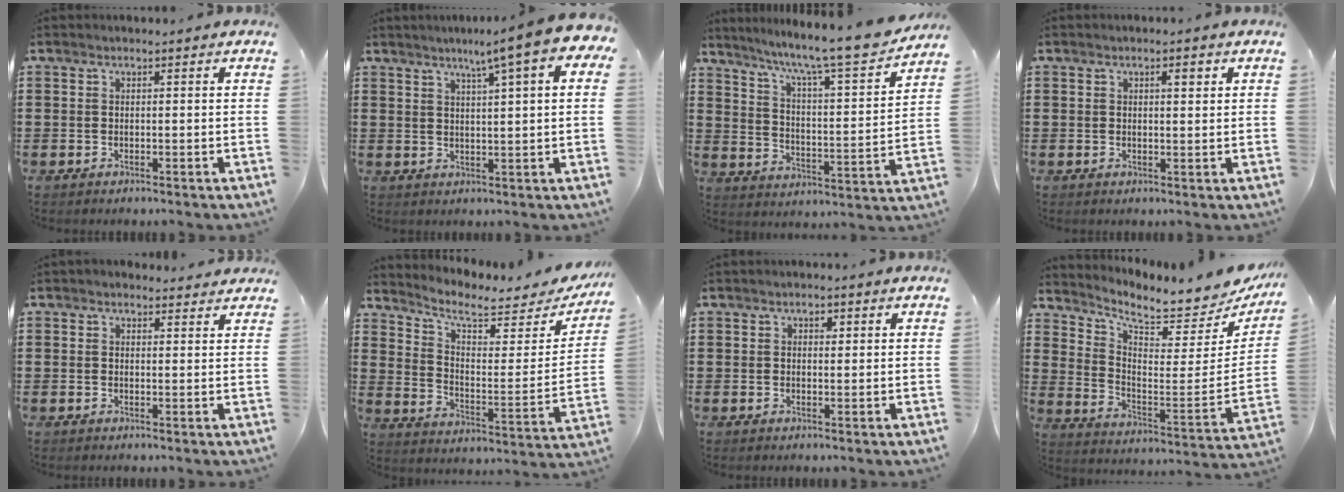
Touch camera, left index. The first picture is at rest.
{"total": 6.8, "force": [4.1, -0.1, 5.4], "torque": [-0.098, -0.020, 0.060]}
{"total": 8.5, "force": [7.5, -0.4, 4.1], "torque": [-0.103, -0.061, 0.117]}
{"total": 2.1, "force": [0.8, 0.6, 1.9], "torque": [-0.029, 0.001, 0.011]}
{"total": 1.7, "force": [1.6, 0.8, 0.2], "torque": [0.001, 0.002, 0.029]}
{"total": 6.3, "force": [5.0, 2.0, 3.2], "torque": [-0.074, -0.038, 0.079]}
{"total": 1.3, "force": [0.6, 0.8, 0.9], "torque": [-0.011, 0.003, 0.009]}
{"total": 6.1, "force": [5.4, 0.8, 2.6], "torque": [-0.067, -0.061, 0.083]}